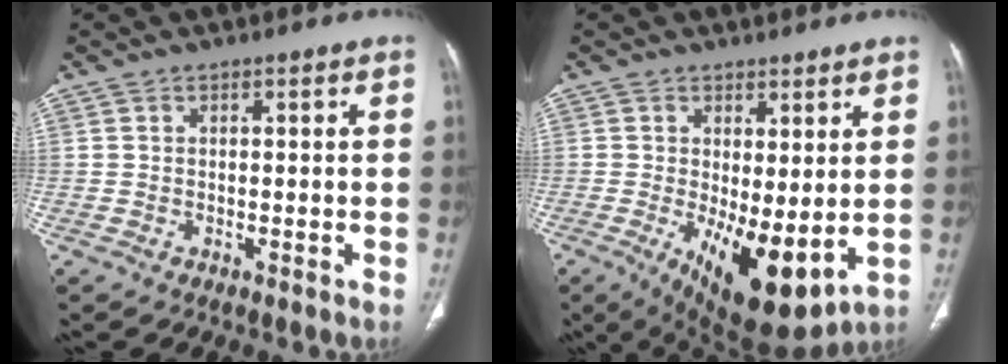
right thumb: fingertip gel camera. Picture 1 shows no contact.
{"total": 12.4, "force": [-1.5, 5.1, 11.2], "torque": [-0.171, -0.028, -0.004]}